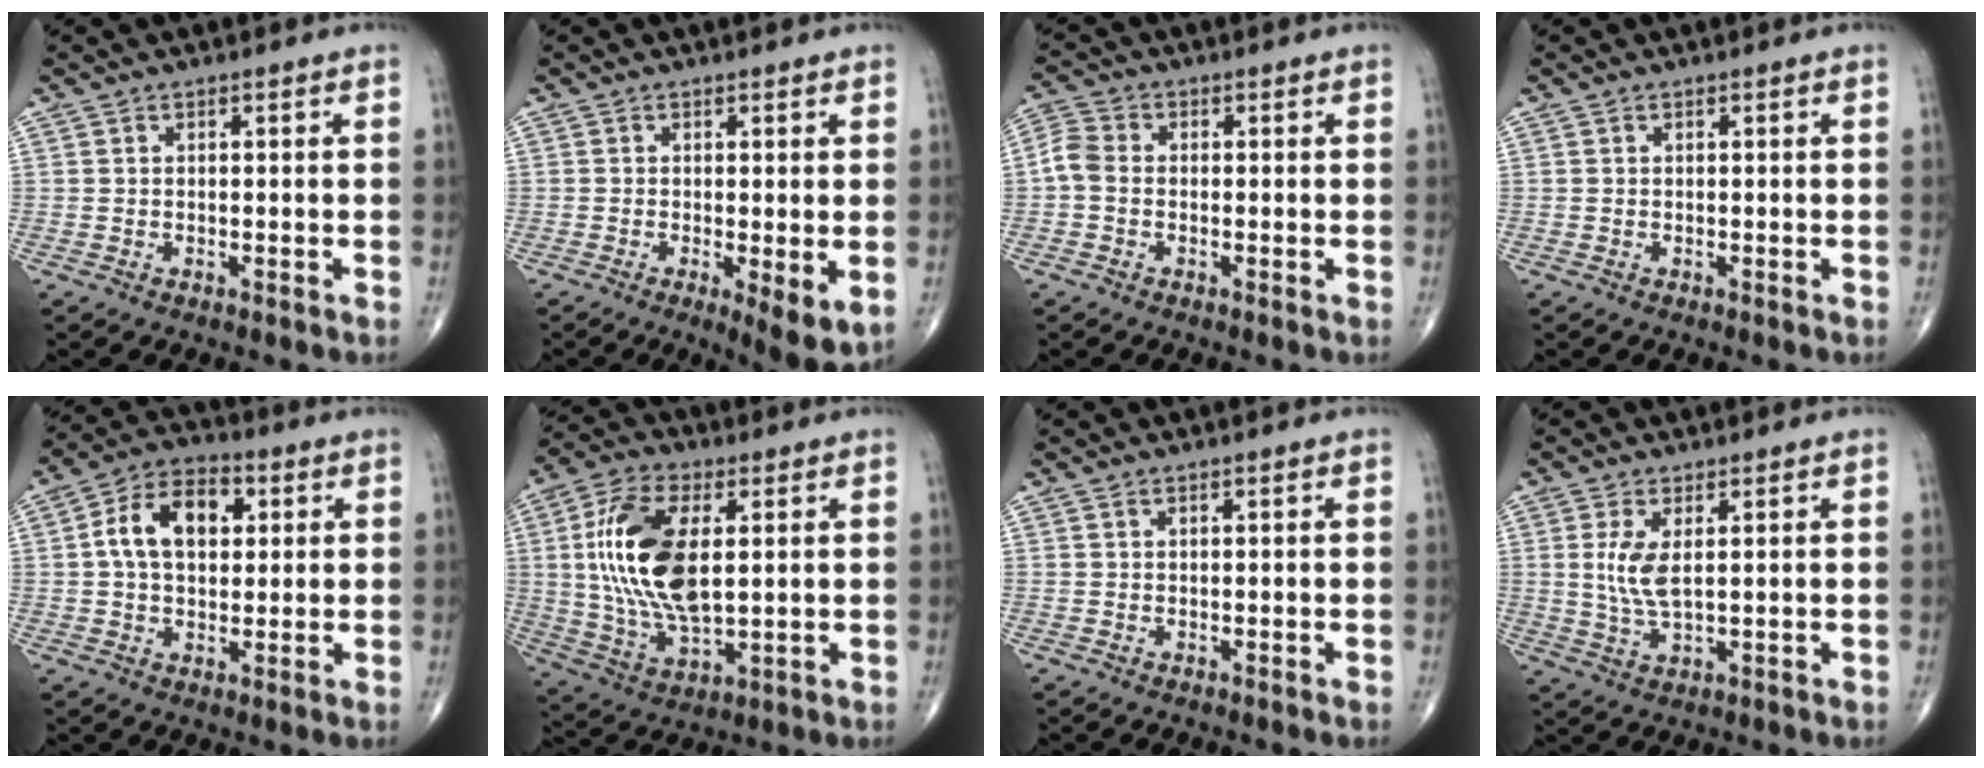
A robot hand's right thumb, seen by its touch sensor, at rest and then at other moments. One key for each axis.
{"total": 6.3, "fx": -1.3, "fy": 1.7, "fz": 5.9, "tx": -0.090, "ty": -0.021, "tz": -0.021}
{"total": 4.1, "fx": -0.7, "fy": 3.0, "fz": 2.7, "tx": -0.058, "ty": 0.010, "tz": -0.025}
{"total": 0.0}
{"total": 11.7, "fx": 2.3, "fy": 7.4, "fz": 8.7, "tx": -0.134, "ty": 0.017, "tz": 0.031}
{"total": 18.0, "fx": 2.8, "fy": 8.9, "fz": 15.4, "tx": -0.303, "ty": -0.008, "tz": 0.055}
{"total": 0.0}
{"total": 5.5, "fx": 1.1, "fy": 2.1, "fz": 4.9, "tx": -0.108, "ty": -0.011, "tz": 0.029}